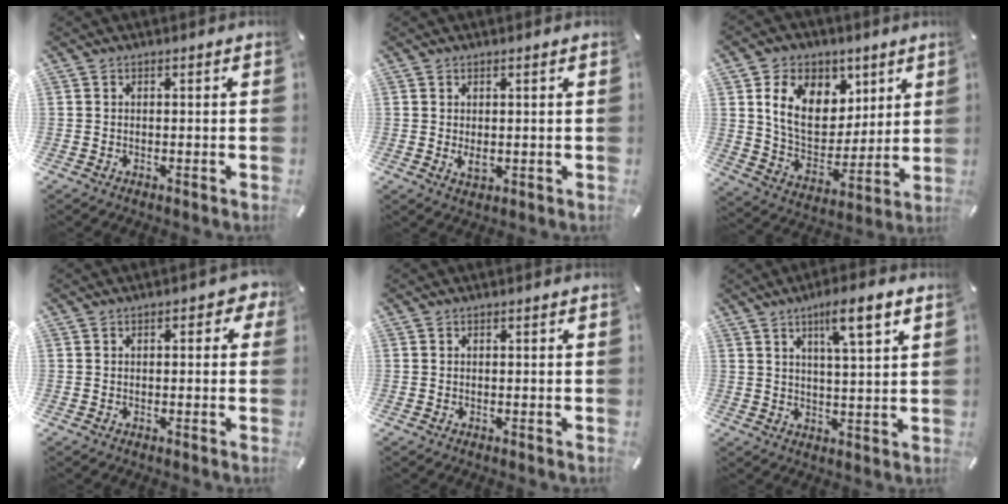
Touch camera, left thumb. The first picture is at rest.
{"total": 2.4, "force": [0.2, 1.0, 2.2], "torque": [-0.056, -0.005, -0.001]}
{"total": 14.4, "force": [6.3, 11.0, 6.9], "torque": [-0.116, -0.022, 0.122]}
{"total": 2.6, "force": [0.0, 1.6, 2.0], "torque": [-0.024, 0.004, -0.005]}
{"total": 0.0}
{"total": 7.8, "force": [4.8, 1.1, 6.1], "torque": [-0.097, -0.021, 0.075]}